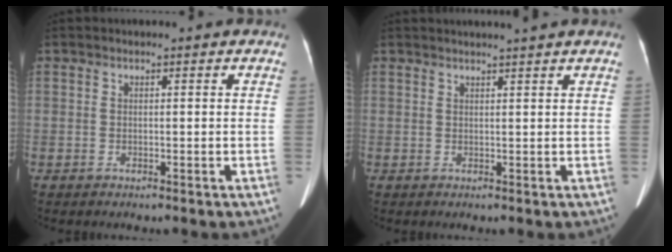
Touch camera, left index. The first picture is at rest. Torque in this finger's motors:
{"motor_torque": [0.78, -1.36, 0.04, 0.08]}